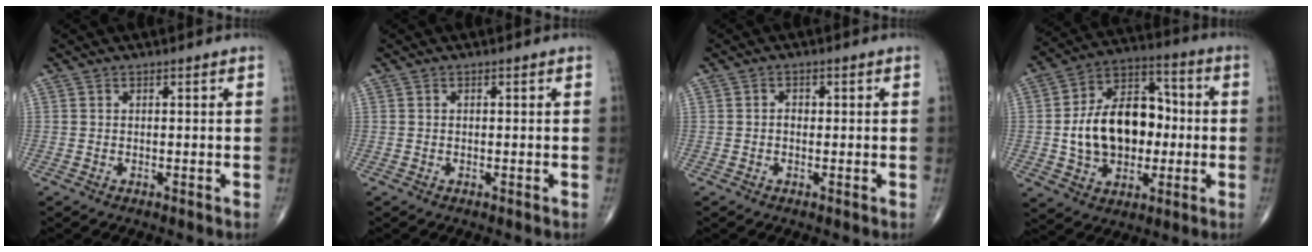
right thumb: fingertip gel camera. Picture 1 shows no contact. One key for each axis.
{"total": 0.0}
{"total": 1.4, "fx": -0.1, "fy": 1.1, "fz": 0.8, "tx": -0.006, "ty": 0.005, "tz": -0.004}
{"total": 18.8, "fx": -0.7, "fy": 13.0, "fz": 13.5, "tx": -0.190, "ty": 0.033, "tz": -0.007}